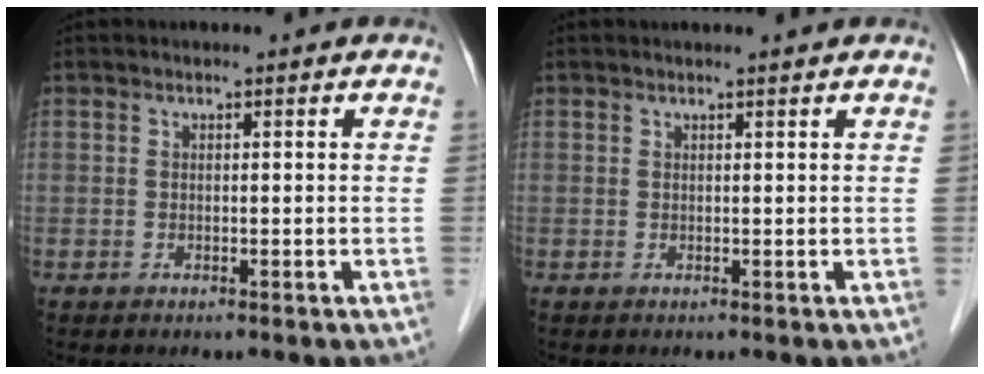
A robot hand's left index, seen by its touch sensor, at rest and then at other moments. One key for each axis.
{"total": 1.4, "fx": 1.3, "fy": -0.2, "fz": 0.5, "tx": -0.010, "ty": 0.004, "tz": 0.020}